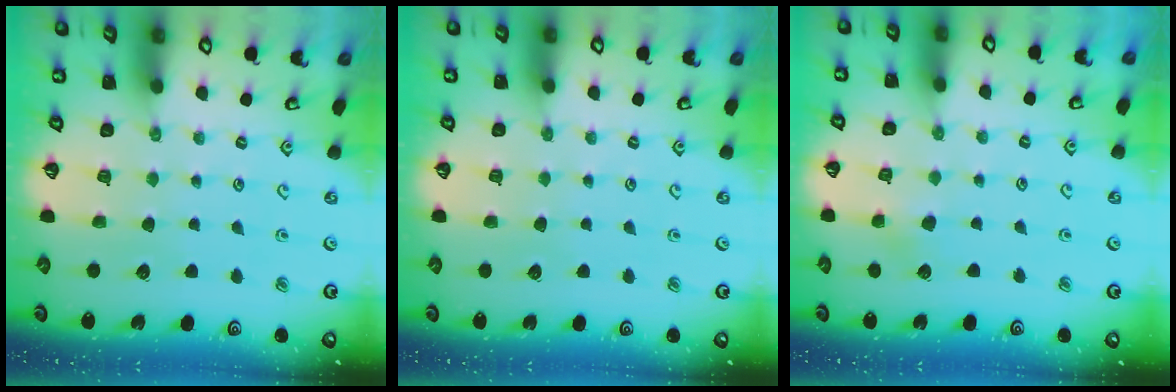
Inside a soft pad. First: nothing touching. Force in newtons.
{"total": 0.0}
{"total": 4.4, "press": 4.4, "slide": 0.5}